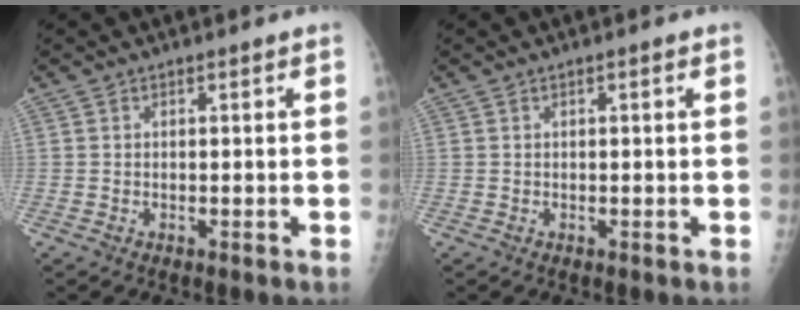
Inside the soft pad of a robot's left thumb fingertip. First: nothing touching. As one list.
[{"total": 0.7, "force": [0.3, 0.2, 0.7], "torque": [-0.013, 0.002, 0.003]}]